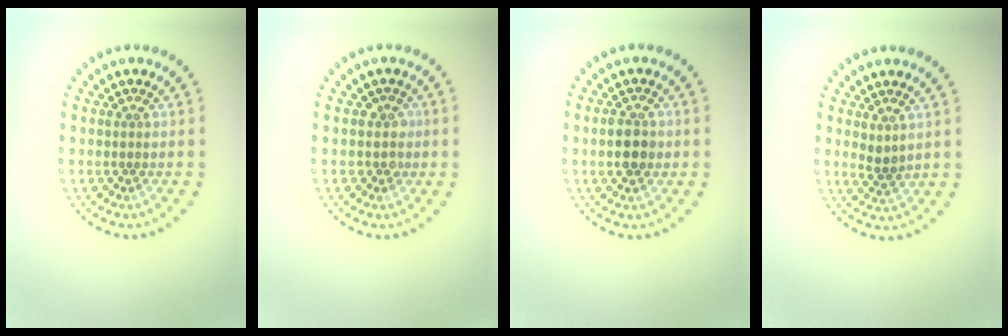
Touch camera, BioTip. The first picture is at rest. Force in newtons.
{"total": 1.3, "press": 1.1, "slide": 0.8}
{"total": 2.8, "press": 2.8, "slide": 0.2}
{"total": 1.3, "press": 1.0, "slide": 0.8}